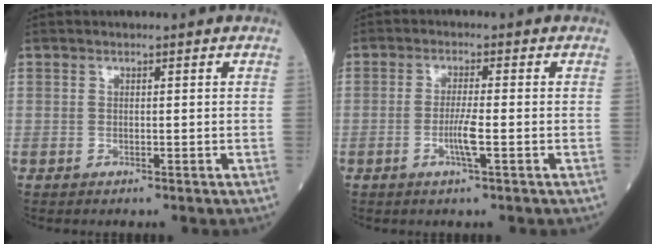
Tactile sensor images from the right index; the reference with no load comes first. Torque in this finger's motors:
{"motor_torque": [0.12, -0.04, -0.02, 0.01]}